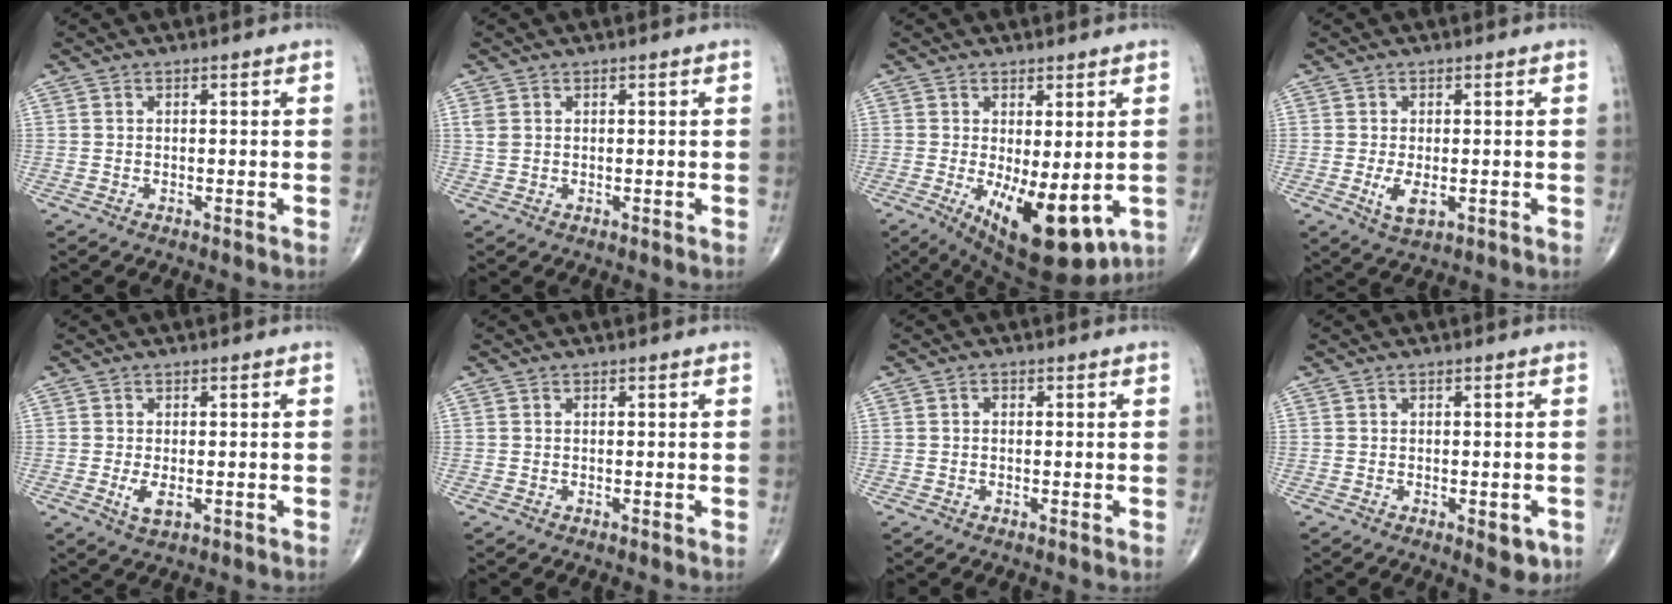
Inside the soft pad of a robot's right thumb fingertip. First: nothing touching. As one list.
[{"total": 1.6, "force": [0.5, 1.1, 0.9], "torque": [-0.025, 0.004, 0.016]}, {"total": 13.7, "force": [-3.4, 5.5, 12.1], "torque": [-0.175, -0.026, -0.032]}, {"total": 3.8, "force": [-0.9, 1.8, 3.2], "torque": [-0.060, -0.009, -0.012]}, {"total": 3.1, "force": [-0.8, 1.5, 2.6], "torque": [-0.051, -0.007, -0.012]}, {"total": 0.0}, {"total": 0.6, "force": [0.0, 0.5, 0.4], "torque": [-0.002, 0.003, -0.001]}, {"total": 3.8, "force": [-1.4, 1.8, 3.1], "torque": [-0.018, -0.001, -0.012]}]